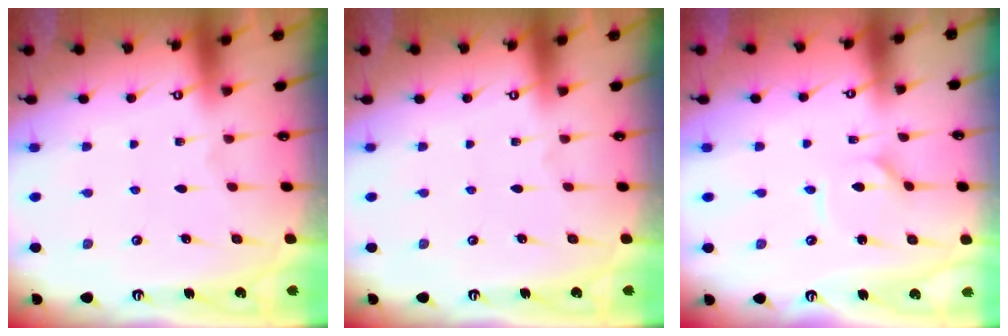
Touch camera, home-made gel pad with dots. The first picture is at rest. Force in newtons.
{"total": 0.0}
{"total": 1.8, "press": 1.8, "slide": 0.2}